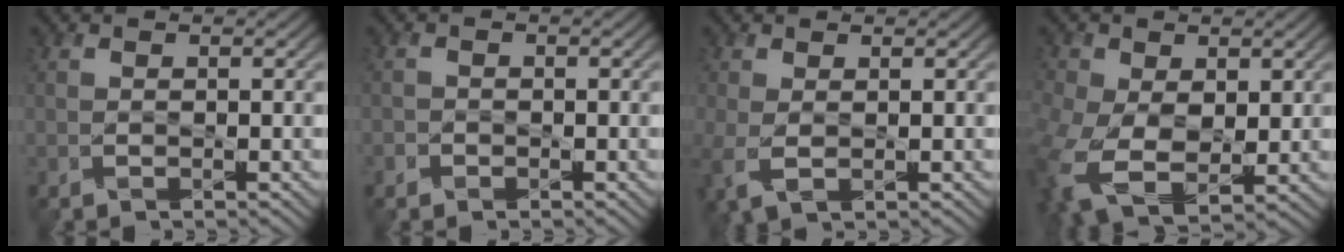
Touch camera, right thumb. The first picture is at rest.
{"total": 1.1, "force": [-0.7, 0.8, 0.1], "torque": [0.002, -0.001, -0.016]}
{"total": 3.2, "force": [-0.2, 1.7, 2.8], "torque": [-0.081, -0.006, -0.005]}
{"total": 10.8, "force": [-1.6, 7.3, 7.9], "torque": [-0.211, -0.043, -0.015]}